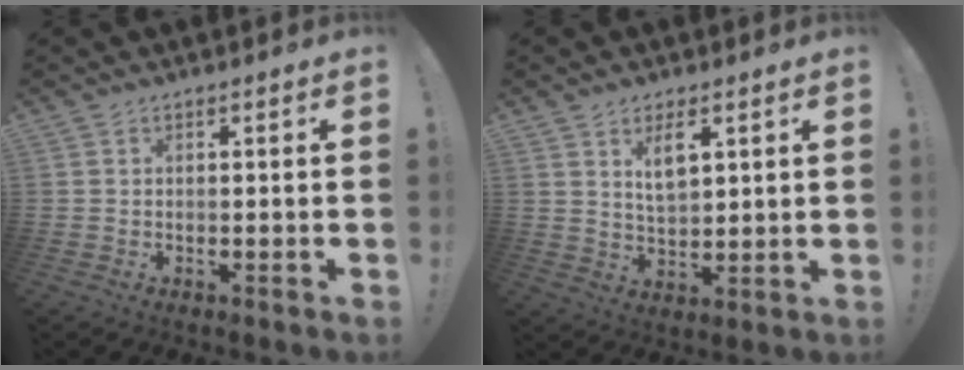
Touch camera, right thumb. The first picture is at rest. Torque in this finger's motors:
{"motor_torque": [0.35, 1.13, 0.33, 0.35, 0.06]}